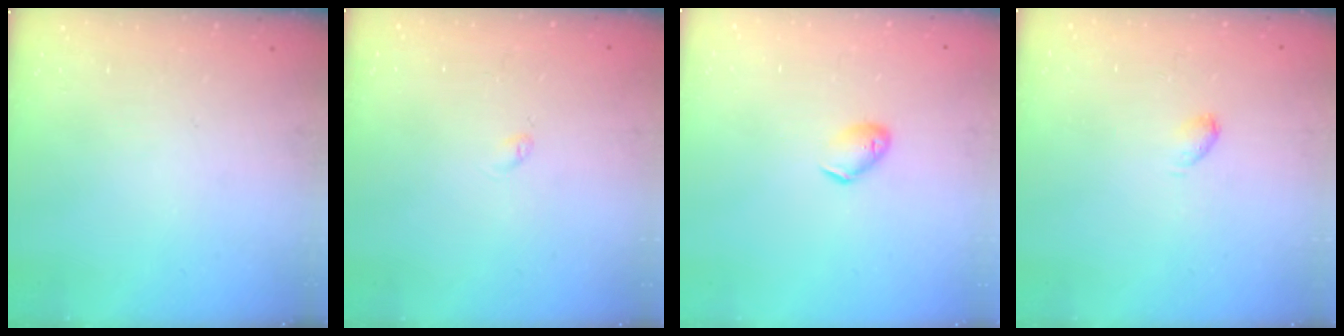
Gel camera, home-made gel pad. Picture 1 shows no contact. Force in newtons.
{"total": 2.4, "press": 2.3, "slide": 0.4}
{"total": 7.0, "press": 6.9, "slide": 1.3}
{"total": 2.9, "press": 2.9, "slide": 0.5}